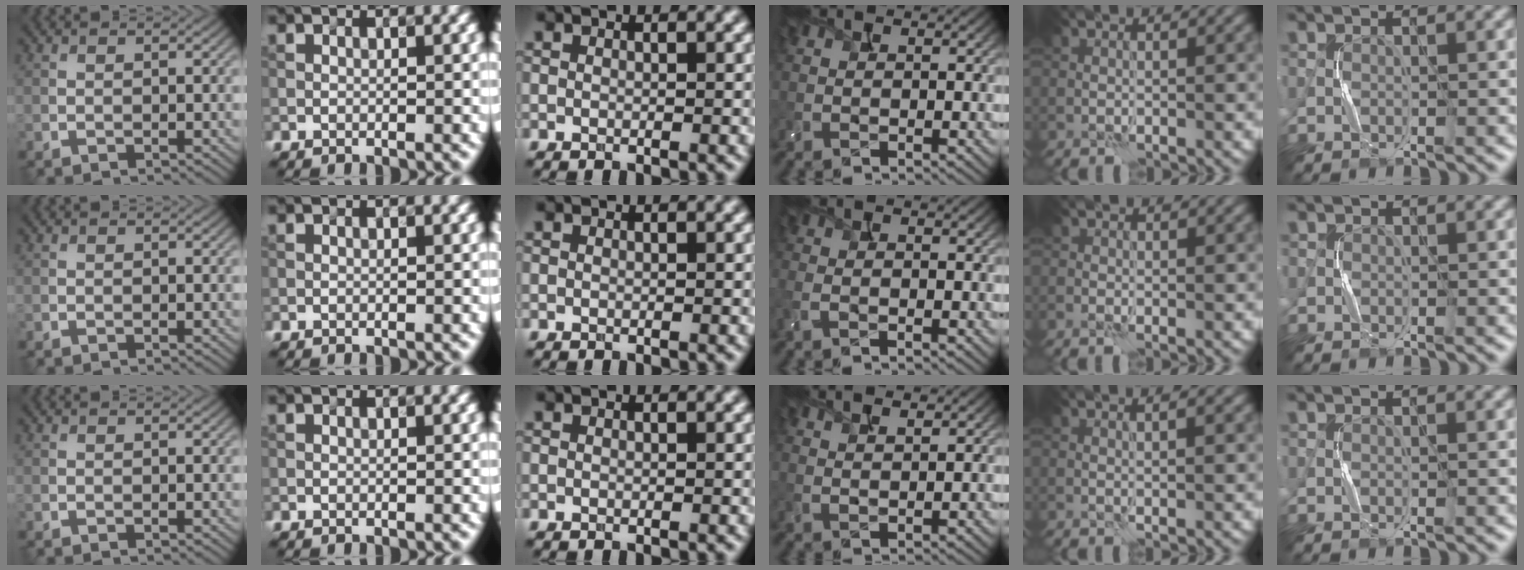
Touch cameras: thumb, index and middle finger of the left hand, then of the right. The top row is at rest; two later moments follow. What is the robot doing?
{"motion": "squeeze", "object": "bubble wrap"}